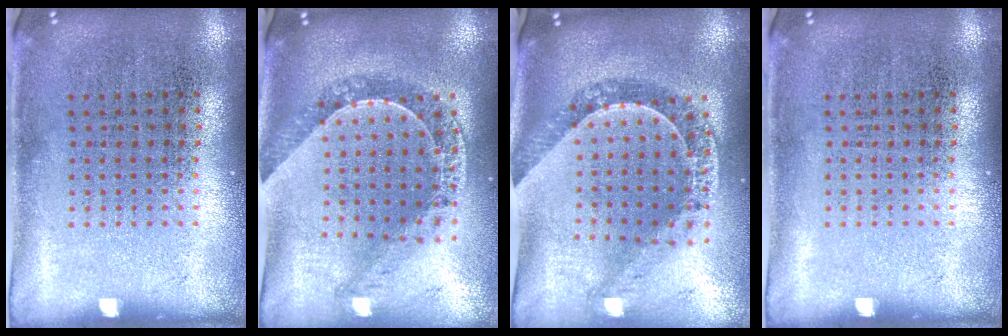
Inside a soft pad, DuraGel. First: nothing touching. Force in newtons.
{"total": 1.0, "press": 1.0, "slide": 0.2}
{"total": 1.2, "press": 1.2, "slide": 0.4}
{"total": 0.0}